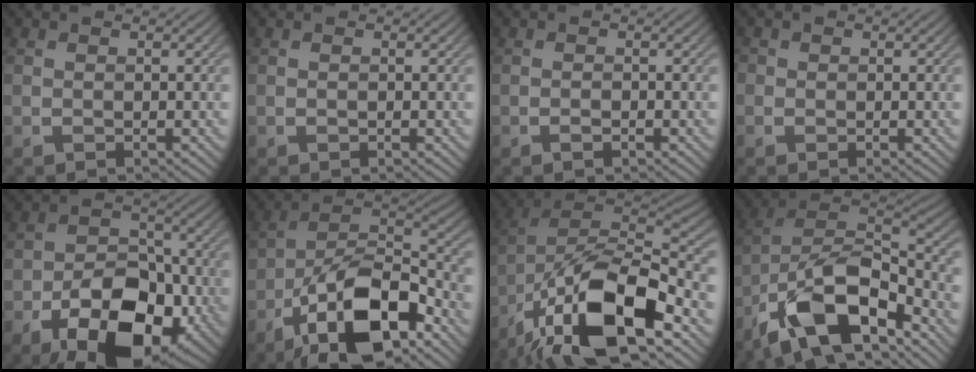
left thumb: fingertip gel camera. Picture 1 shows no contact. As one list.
[{"total": 0.0}, {"total": 0.8, "force": [-0.6, 0.3, 0.5], "torque": [-0.009, 0.000, -0.008]}, {"total": 1.0, "force": [-0.1, 1.0, 0.1], "torque": [0.004, -0.003, -0.005]}, {"total": 14.3, "force": [-6.6, 8.4, 9.5], "torque": [-0.157, -0.021, -0.113]}, {"total": 15.1, "force": [-8.6, 6.4, 10.7], "torque": [-0.192, -0.011, -0.167]}, {"total": 16.8, "force": [-9.6, 7.3, 11.7], "torque": [-0.222, -0.008, -0.179]}, {"total": 15.5, "force": [-9.6, 6.5, 10.3], "torque": [-0.208, -0.011, -0.185]}]